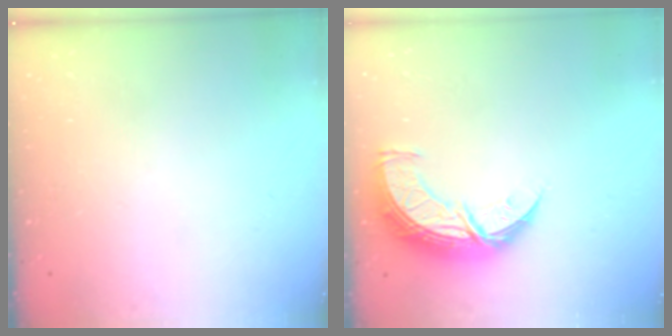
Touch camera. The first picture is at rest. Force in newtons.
{"total": 10.7, "press": 10.6, "slide": 0.8}